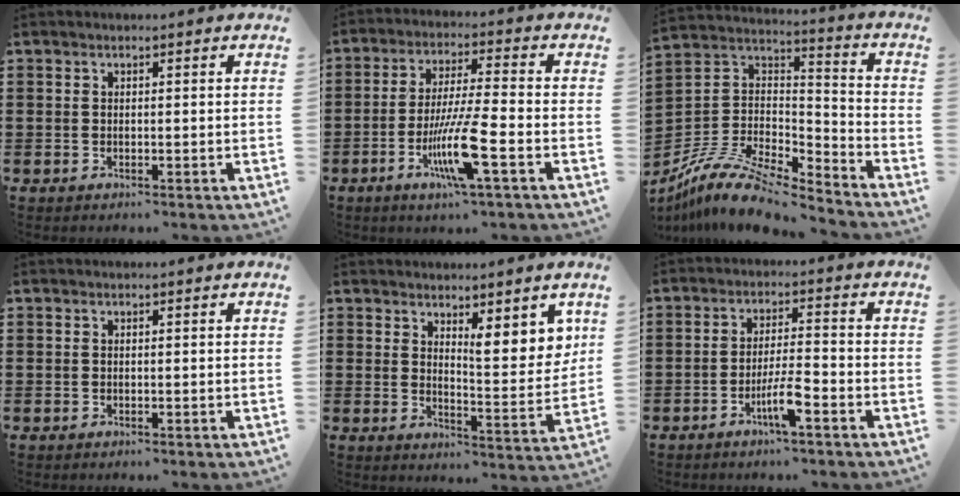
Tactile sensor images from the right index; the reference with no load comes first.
{"total": 10.0, "force": [-4.1, 0.8, 9.1], "torque": [-0.181, -0.012, -0.079]}
{"total": 11.5, "force": [-9.4, 3.3, 5.7], "torque": [-0.118, 0.027, -0.185]}
{"total": 0.0}
{"total": 6.0, "force": [4.6, 1.9, 3.3], "torque": [-0.046, -0.026, 0.077]}
{"total": 5.1, "force": [-2.7, 0.7, 4.3], "torque": [-0.085, -0.004, -0.051]}